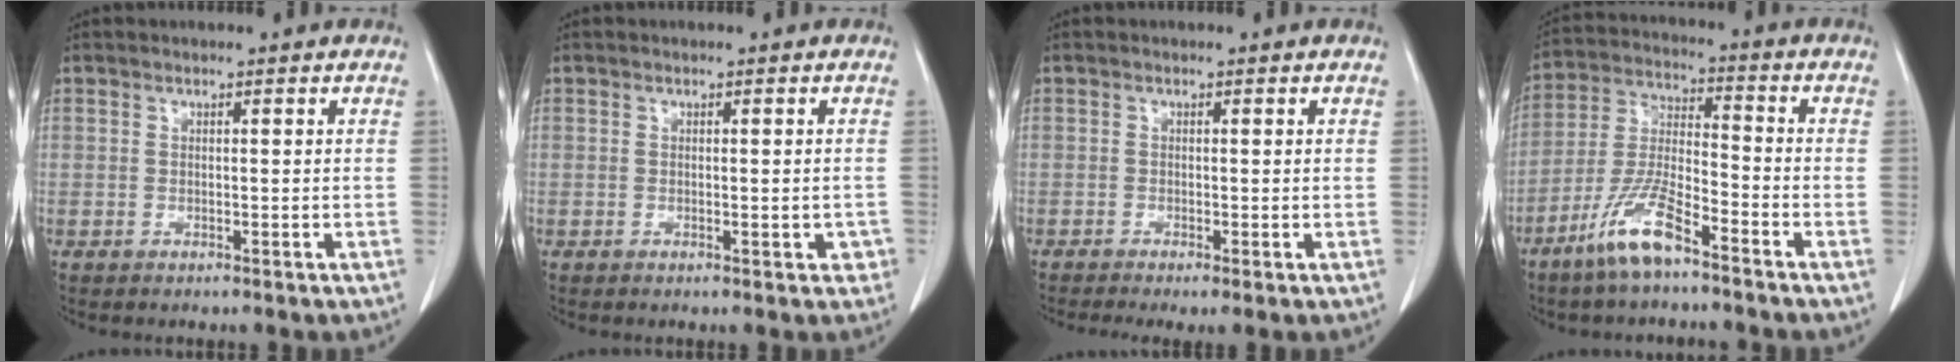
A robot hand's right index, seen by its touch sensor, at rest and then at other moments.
{"total": 2.1, "force": [-0.6, 0.8, 1.8], "torque": [-0.014, 0.002, -0.004]}
{"total": 2.8, "force": [-1.5, 0.5, 2.3], "torque": [-0.037, -0.010, -0.025]}
{"total": 10.0, "force": [-6.7, 1.5, 7.2], "torque": [-0.157, -0.015, -0.137]}